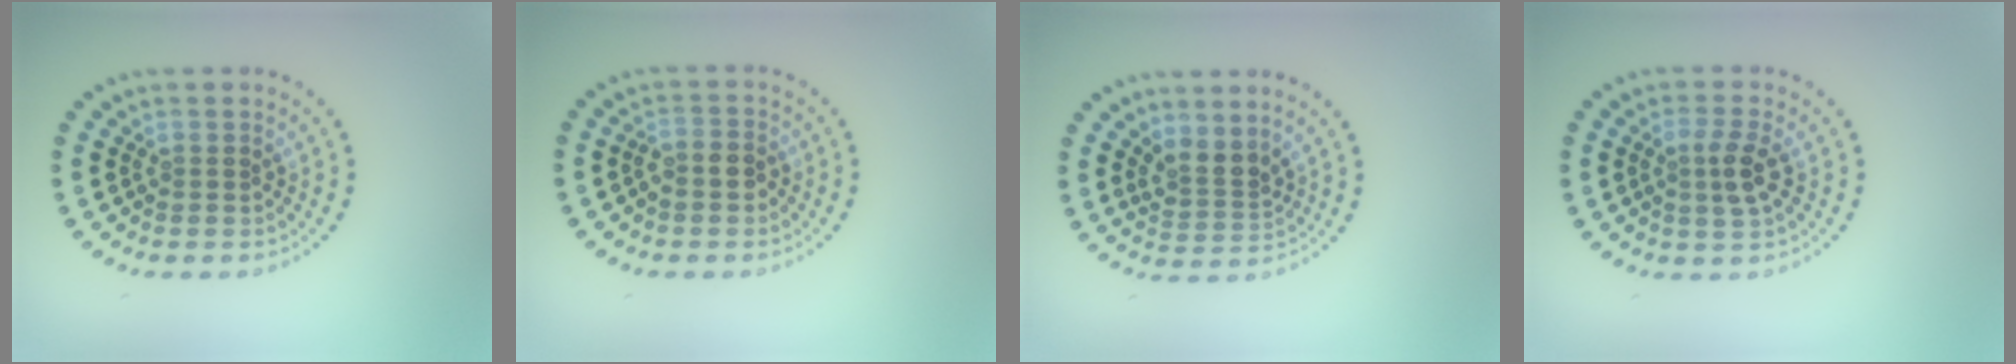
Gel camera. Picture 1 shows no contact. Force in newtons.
{"total": 1.5, "press": 1.3, "slide": 0.8}
{"total": 2.5, "press": 1.8, "slide": 1.7}
{"total": 2.4, "press": 2.3, "slide": 0.8}